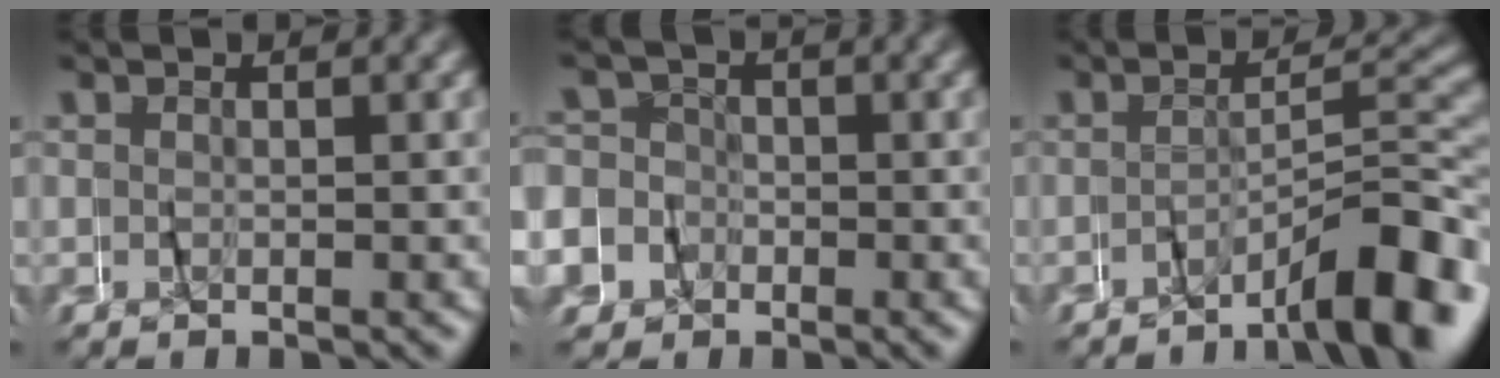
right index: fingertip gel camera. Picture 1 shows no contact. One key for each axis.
{"total": 9.1, "fx": -2.6, "fy": 8.7, "fz": 1.3, "tx": -0.055, "ty": -0.024, "tz": -0.057}
{"total": 6.7, "fx": -4.9, "fy": 0.8, "fz": 4.5, "tx": -0.058, "ty": 0.005, "tz": -0.081}